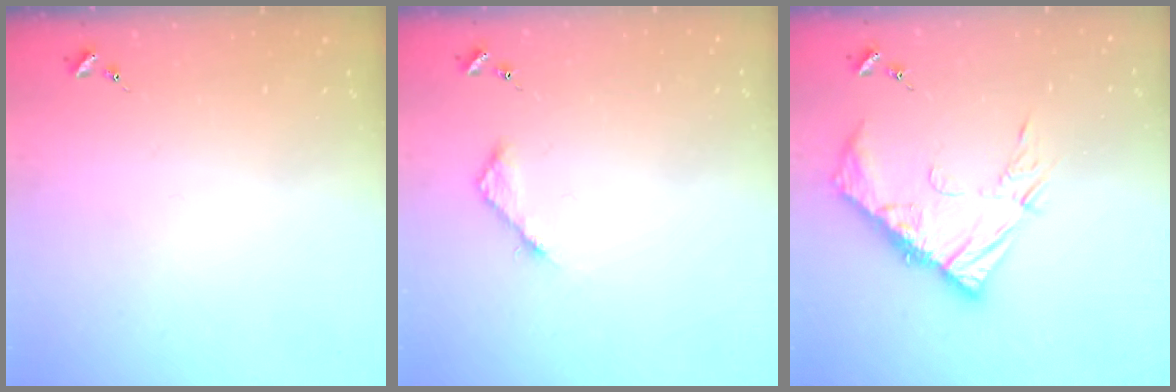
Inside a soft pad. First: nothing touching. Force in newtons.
{"total": 4.6, "press": 4.6, "slide": 0.5}
{"total": 13.4, "press": 13.4, "slide": 1.0}